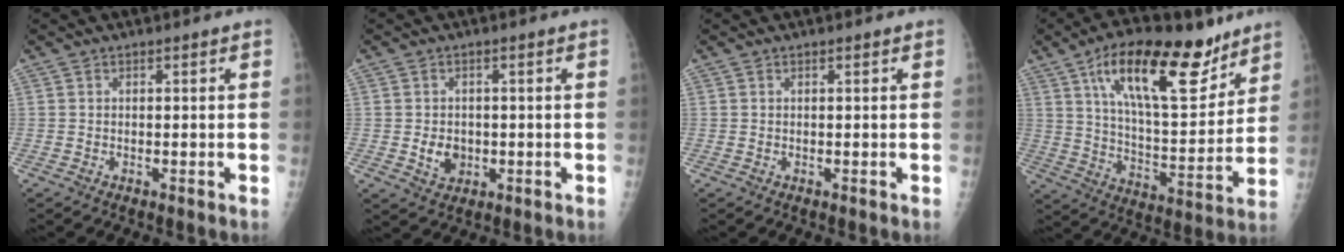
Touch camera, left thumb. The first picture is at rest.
{"total": 4.1, "force": [-0.5, 3.4, 2.3], "torque": [-0.024, 0.001, 0.000]}
{"total": 0.0}
{"total": 22.8, "force": [13.4, 9.2, 16.0], "torque": [-0.218, -0.055, 0.227]}